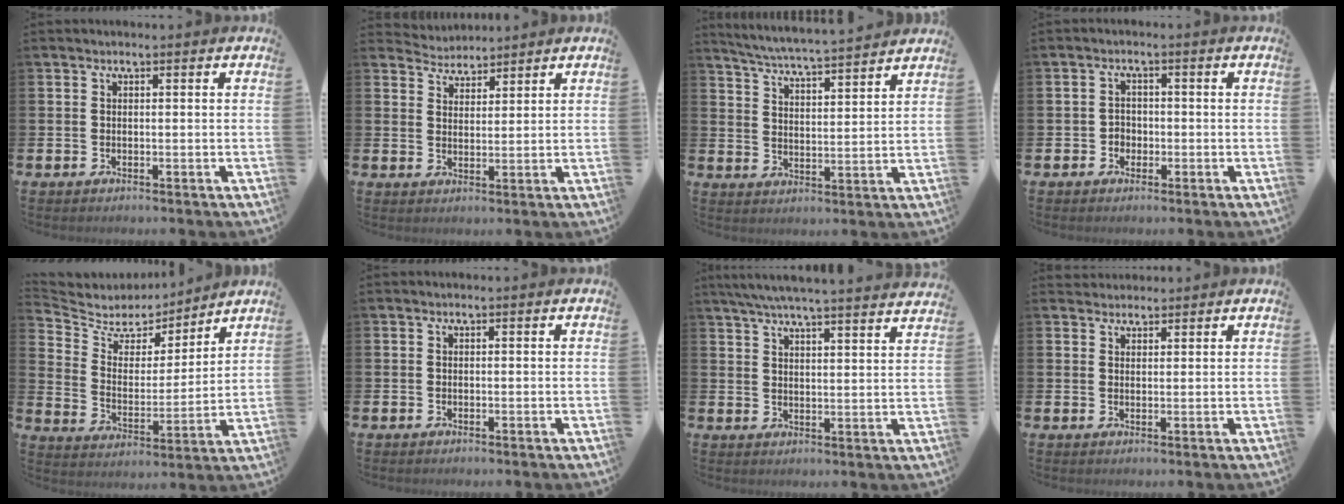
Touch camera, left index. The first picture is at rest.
{"total": 3.5, "force": [3.3, 0.9, -0.6], "torque": [-0.003, -0.017, 0.060]}
{"total": 5.7, "force": [5.6, -0.3, 1.1], "torque": [-0.042, -0.045, 0.095]}
{"total": 2.2, "force": [-0.9, 1.9, 0.5], "torque": [-0.007, 0.003, -0.022]}
{"total": 5.8, "force": [5.2, 2.6, 0.3], "torque": [-0.045, -0.044, 0.087]}
{"total": 0.0}
{"total": 6.3, "force": [6.1, -0.2, 1.8], "torque": [-0.056, -0.031, 0.109]}
{"total": 2.3, "force": [2.1, 0.7, -0.2], "torque": [0.014, -0.009, 0.037]}